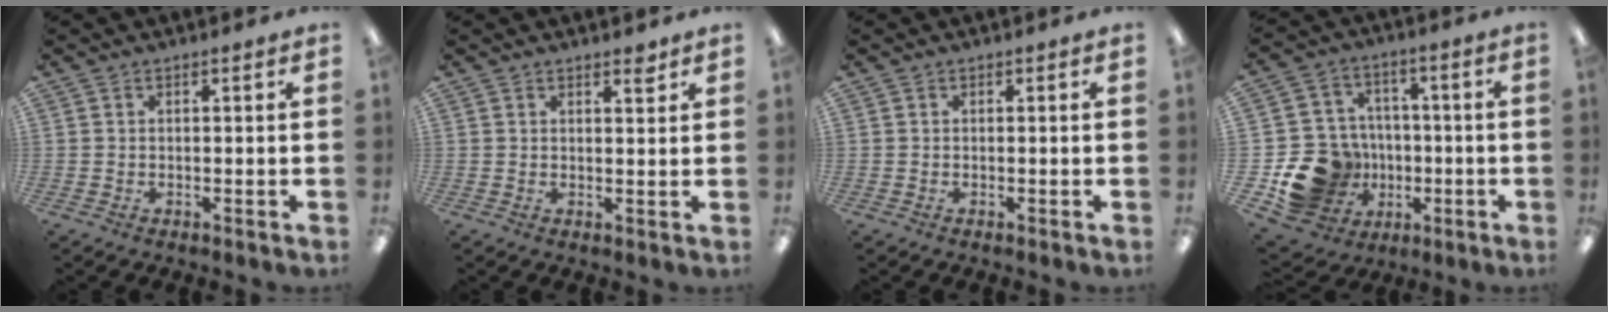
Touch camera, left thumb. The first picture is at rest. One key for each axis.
{"total": 2.4, "fx": 2.0, "fy": 0.6, "fz": 1.3, "tx": -0.004, "ty": -0.012, "tz": 0.031}
{"total": 0.0}
{"total": 16.3, "fx": -4.9, "fy": 14.3, "fz": 6.1, "tx": -0.130, "ty": 0.039, "tz": -0.059}